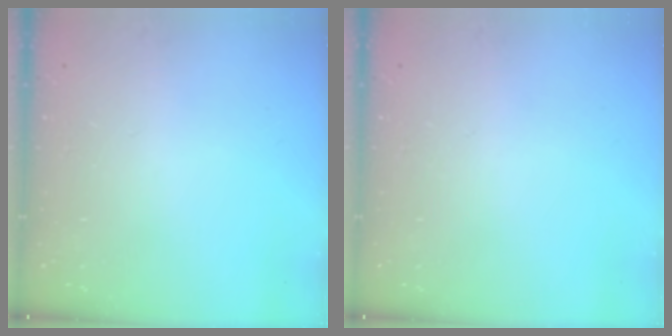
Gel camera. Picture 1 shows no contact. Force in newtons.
{"total": 0.0}